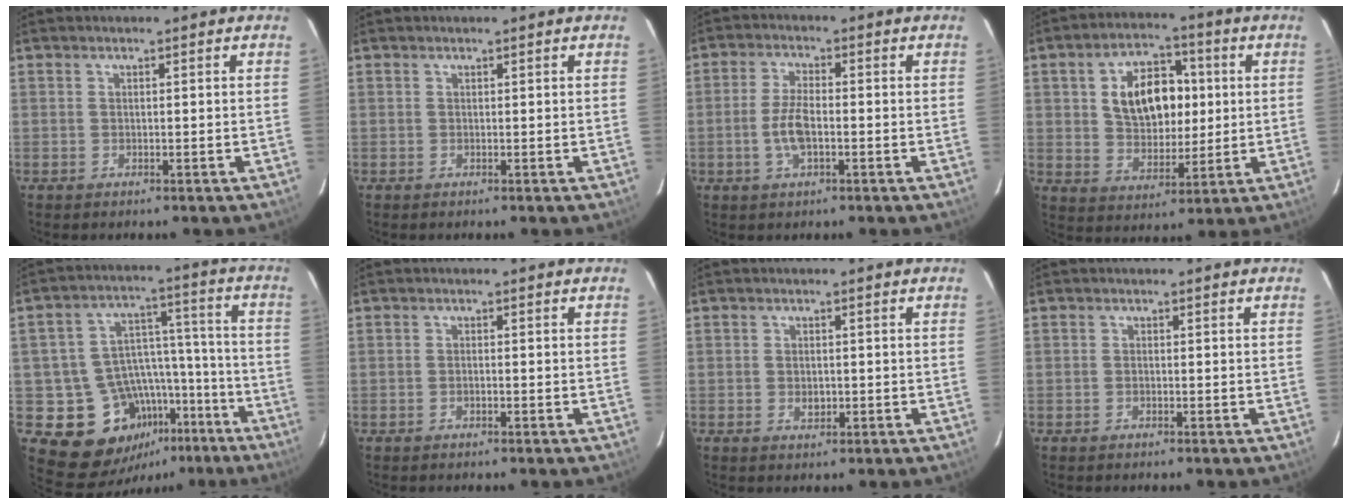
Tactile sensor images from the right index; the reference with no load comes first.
{"total": 0.0}
{"total": 5.5, "force": [-1.5, 2.2, 4.9], "torque": [-0.105, 0.003, -0.029]}
{"total": 12.9, "force": [2.2, 8.6, 9.3], "torque": [-0.165, 0.027, 0.049]}
{"total": 16.9, "force": [-9.8, 12.4, 6.0], "torque": [-0.120, 0.060, -0.116]}
{"total": 0.6, "force": [-0.5, 0.3, 0.3], "torque": [-0.007, 0.003, -0.011]}
{"total": 2.0, "force": [-0.5, 1.6, 1.2], "torque": [-0.019, 0.002, -0.007]}
{"total": 0.6, "force": [-0.4, 0.3, 0.1], "torque": [-0.003, 0.002, -0.011]}